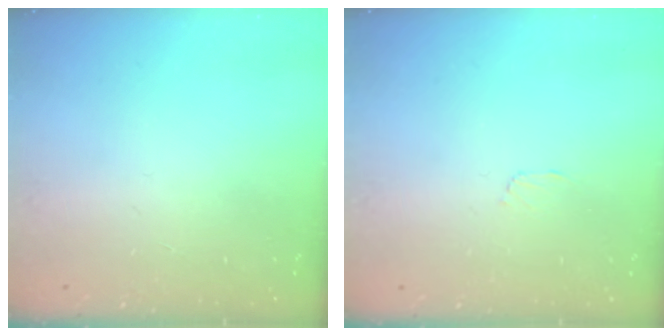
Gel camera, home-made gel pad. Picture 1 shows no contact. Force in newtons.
{"total": 3.2, "press": 3.2, "slide": 0.5}